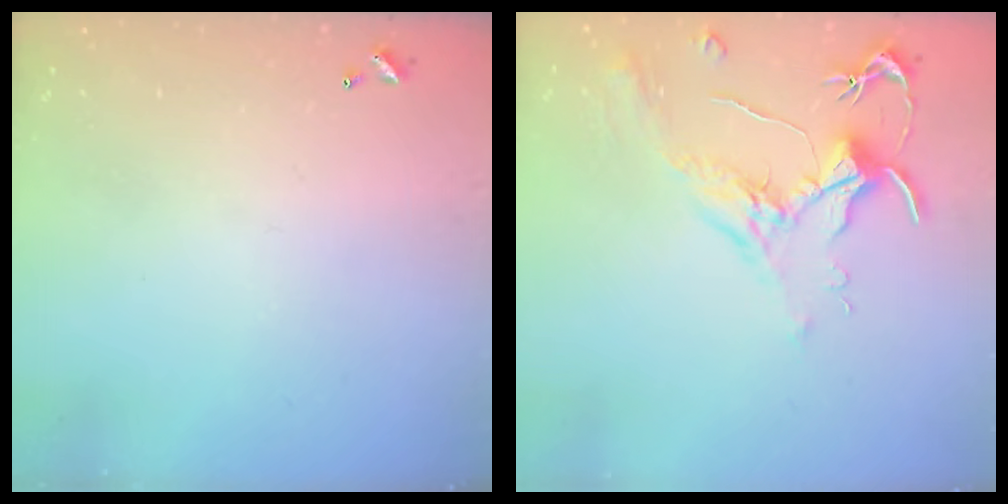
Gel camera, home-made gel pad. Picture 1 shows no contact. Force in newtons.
{"total": 1.8, "press": 1.7, "slide": 0.8}